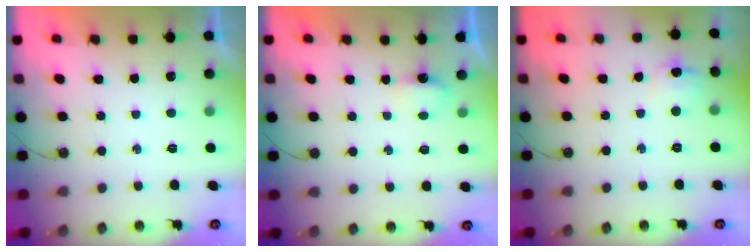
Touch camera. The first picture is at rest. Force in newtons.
{"total": 5.5, "press": 2.6, "slide": 4.9}
{"total": 6.1, "press": 6.1, "slide": 0.7}